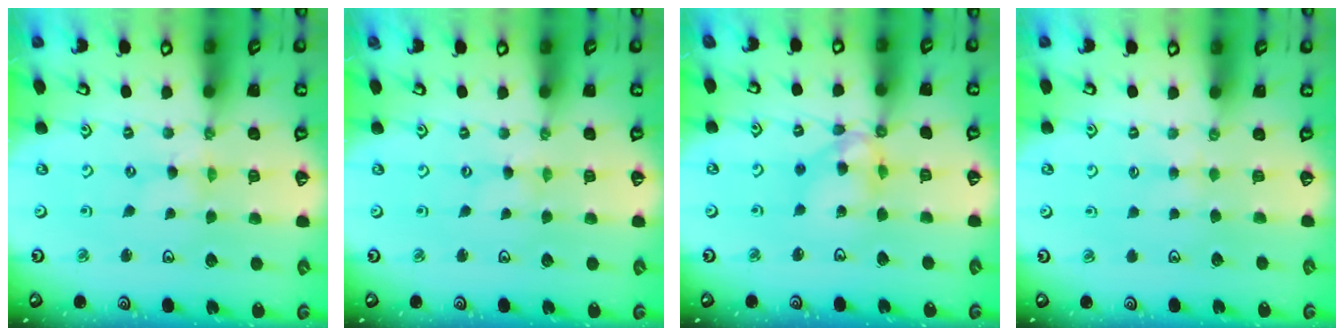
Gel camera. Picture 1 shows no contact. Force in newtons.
{"total": 0.0}
{"total": 11.0, "press": 10.9, "slide": 1.1}
{"total": 2.8, "press": 2.8, "slide": 0.3}